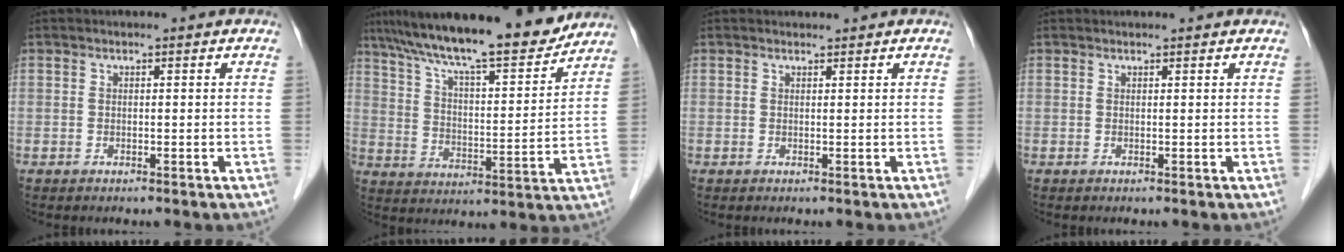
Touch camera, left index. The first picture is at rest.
{"total": 18.8, "force": [16.2, 2.1, 9.3], "torque": [-0.156, 0.008, 0.253]}
{"total": 0.6, "force": [0.6, 0.0, -0.1], "torque": [-0.007, 0.000, 0.011]}
{"total": 1.6, "force": [1.6, 0.1, 0.2], "torque": [-0.008, 0.014, 0.019]}